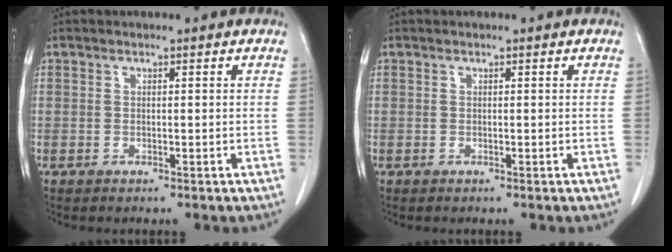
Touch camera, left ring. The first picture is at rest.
{"total": 0.0}